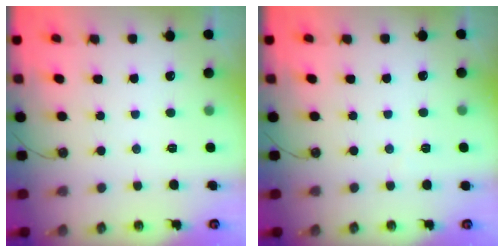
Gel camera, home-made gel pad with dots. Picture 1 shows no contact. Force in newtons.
{"total": 1.6, "press": 1.4, "slide": 0.6}